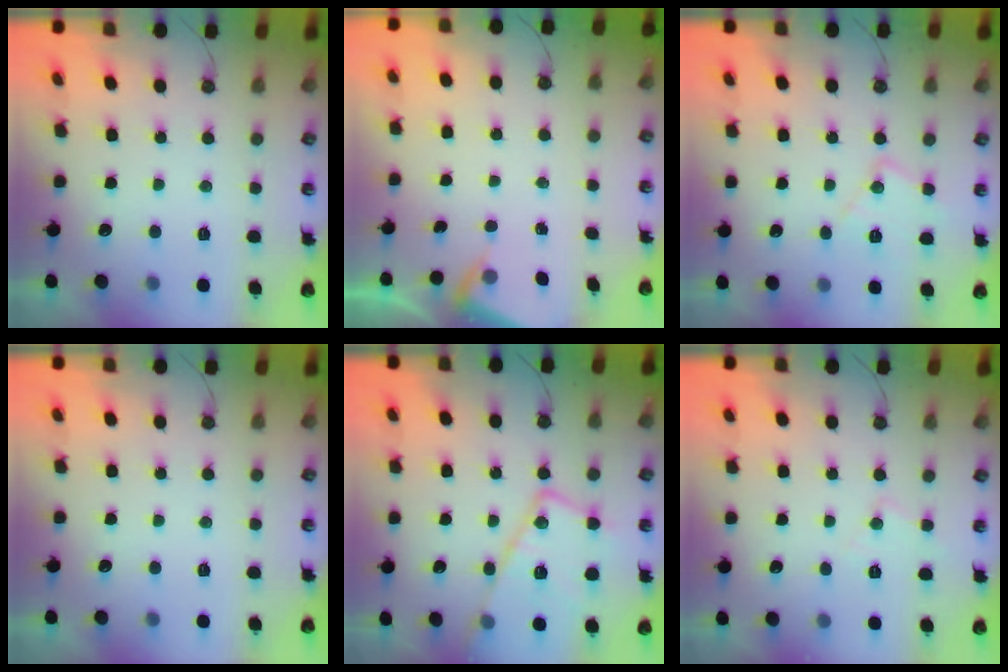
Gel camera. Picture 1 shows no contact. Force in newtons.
{"total": 2.9, "press": 2.9, "slide": 0.4}
{"total": 10.4, "press": 10.4, "slide": 0.6}
{"total": 0.0}
{"total": 19.9, "press": 19.8, "slide": 1.8}
{"total": 5.5, "press": 5.4, "slide": 0.8}